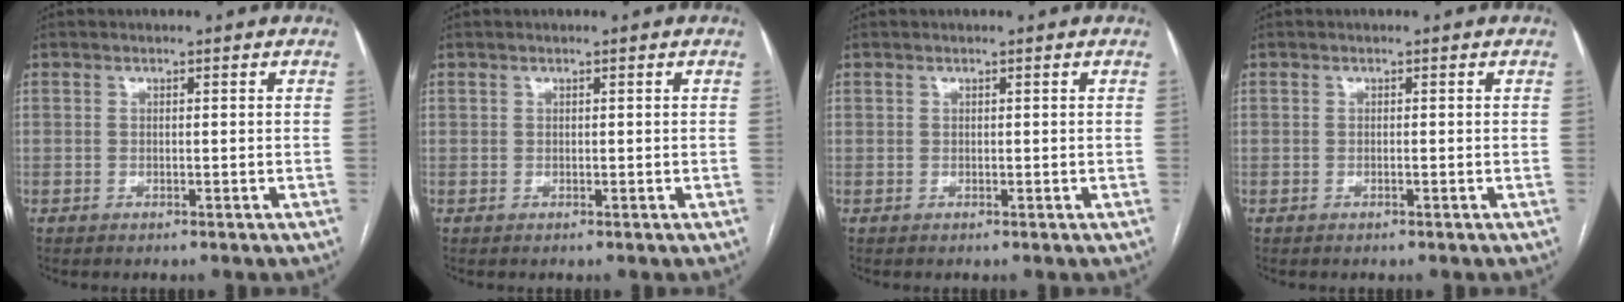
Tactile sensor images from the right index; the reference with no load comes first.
{"total": 0.0}
{"total": 0.0}
{"total": 0.0}